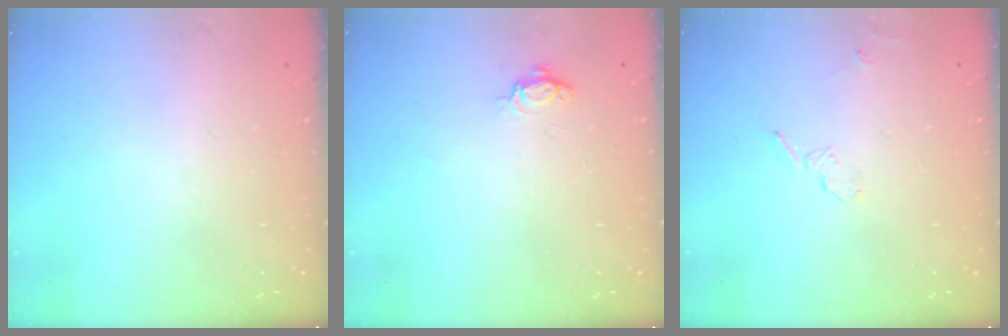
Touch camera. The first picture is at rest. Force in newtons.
{"total": 4.1, "press": 4.1, "slide": 0.4}
{"total": 5.8, "press": 5.5, "slide": 1.7}